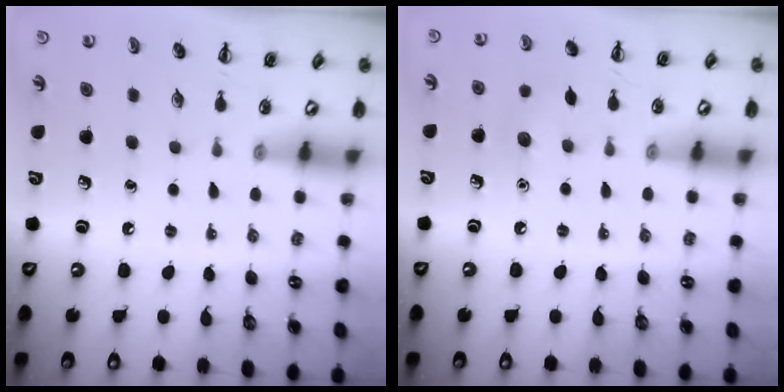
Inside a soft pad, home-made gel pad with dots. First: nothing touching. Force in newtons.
{"total": 4.9, "press": 4.7, "slide": 1.4}